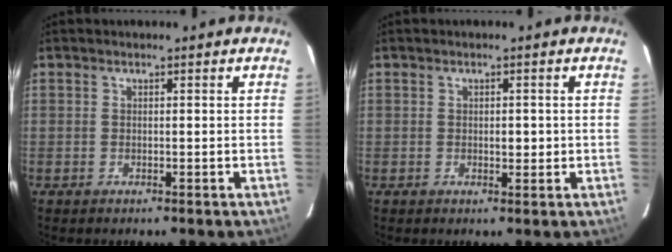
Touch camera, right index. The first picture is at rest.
{"total": 1.6, "force": [0.0, 0.8, 1.3], "torque": [-0.018, 0.000, 0.002]}